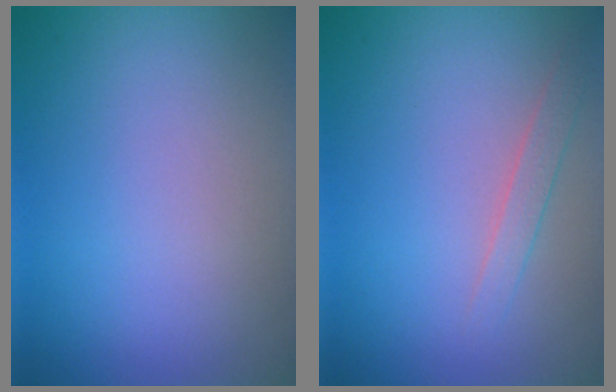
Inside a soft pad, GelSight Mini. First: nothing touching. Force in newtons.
{"total": 1.3, "press": 1.3, "slide": 0.1}